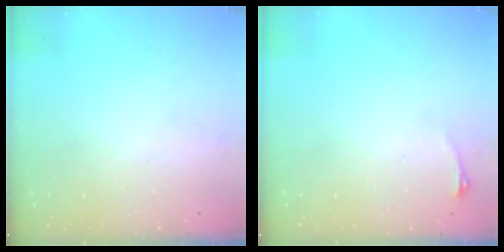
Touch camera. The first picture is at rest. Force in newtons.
{"total": 2.9, "press": 2.6, "slide": 1.5}